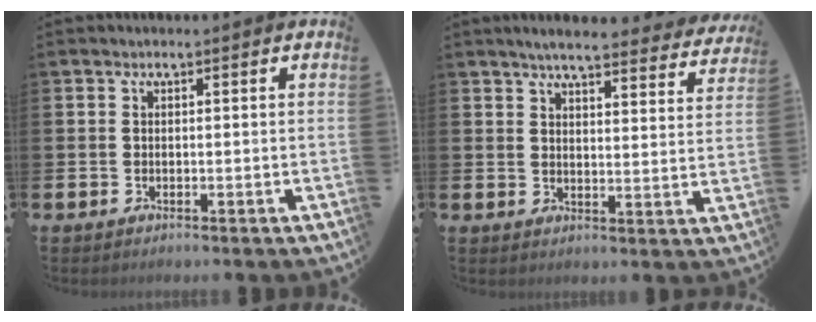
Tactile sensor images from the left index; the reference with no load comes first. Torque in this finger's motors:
{"motor_torque": [0.97, -1.17, 0.40, 0.03]}